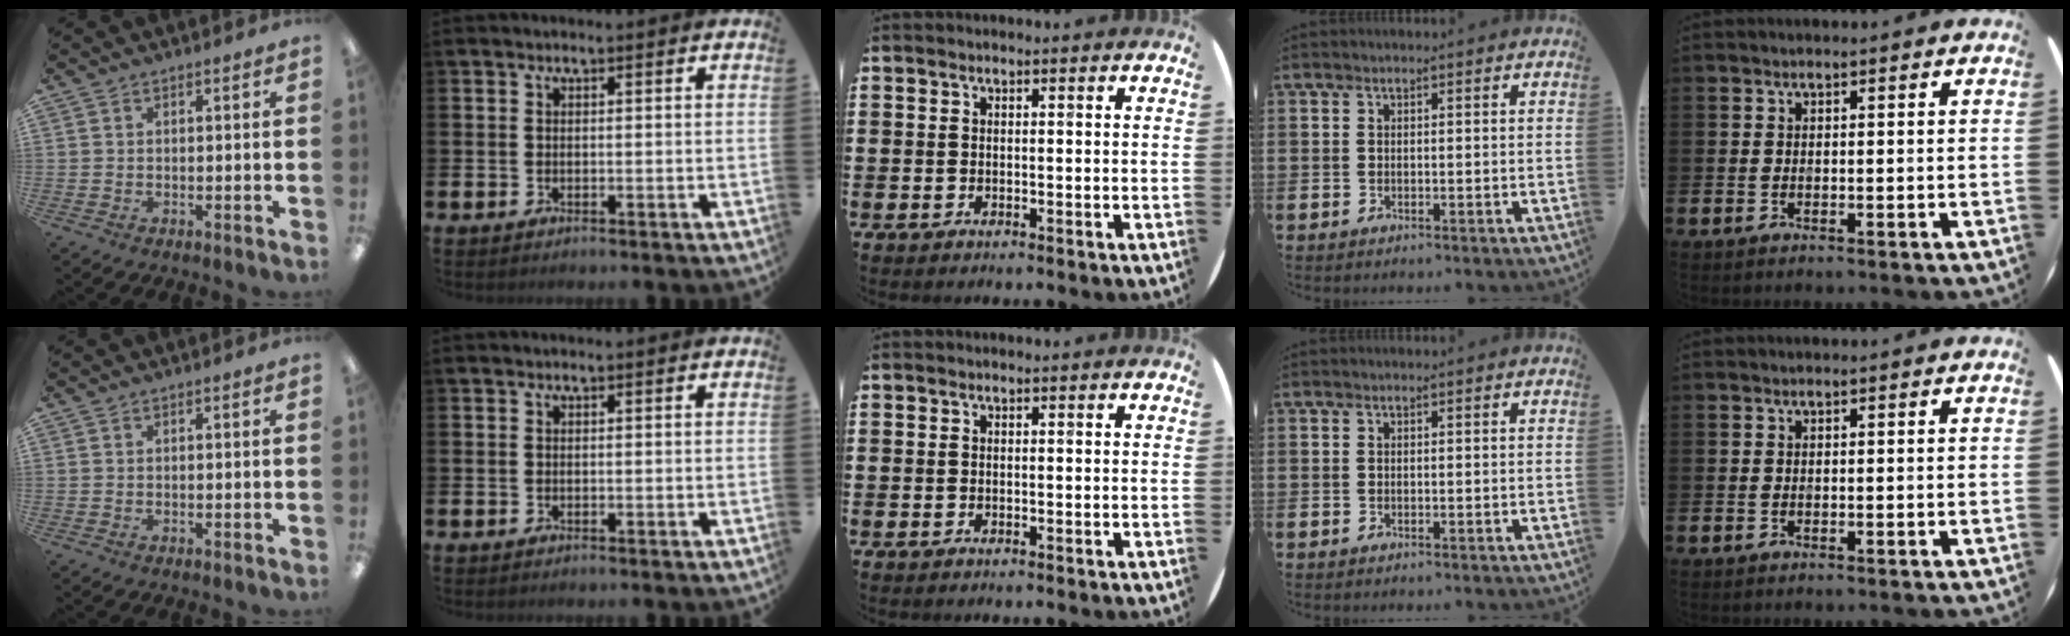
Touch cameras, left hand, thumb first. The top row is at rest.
{}